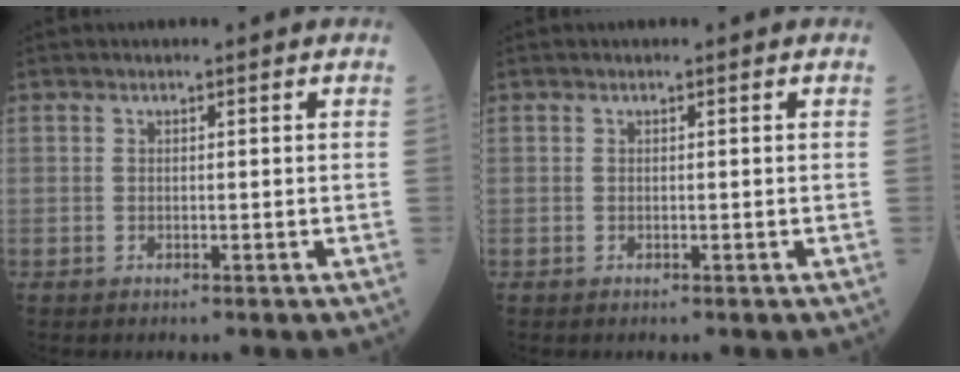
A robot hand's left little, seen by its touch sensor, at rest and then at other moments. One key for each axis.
{"total": 0.0}